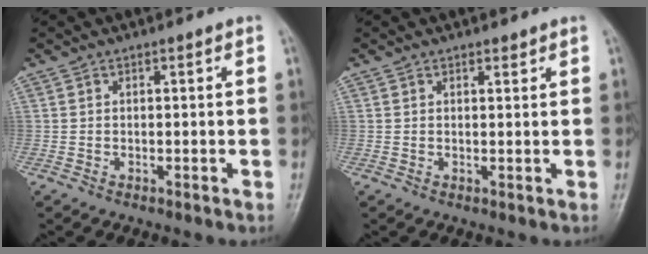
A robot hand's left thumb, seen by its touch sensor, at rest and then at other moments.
{"total": 1.1, "force": [1.0, 0.4, 0.3], "torque": [-0.001, -0.008, 0.014]}